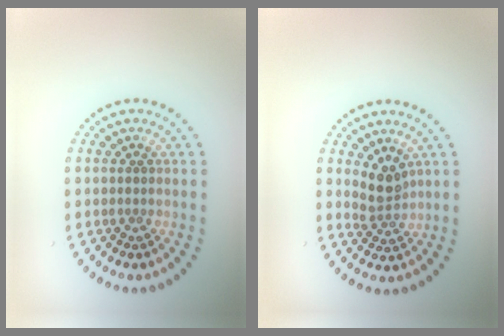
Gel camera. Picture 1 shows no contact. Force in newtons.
{"total": 2.4, "press": 1.9, "slide": 1.5}